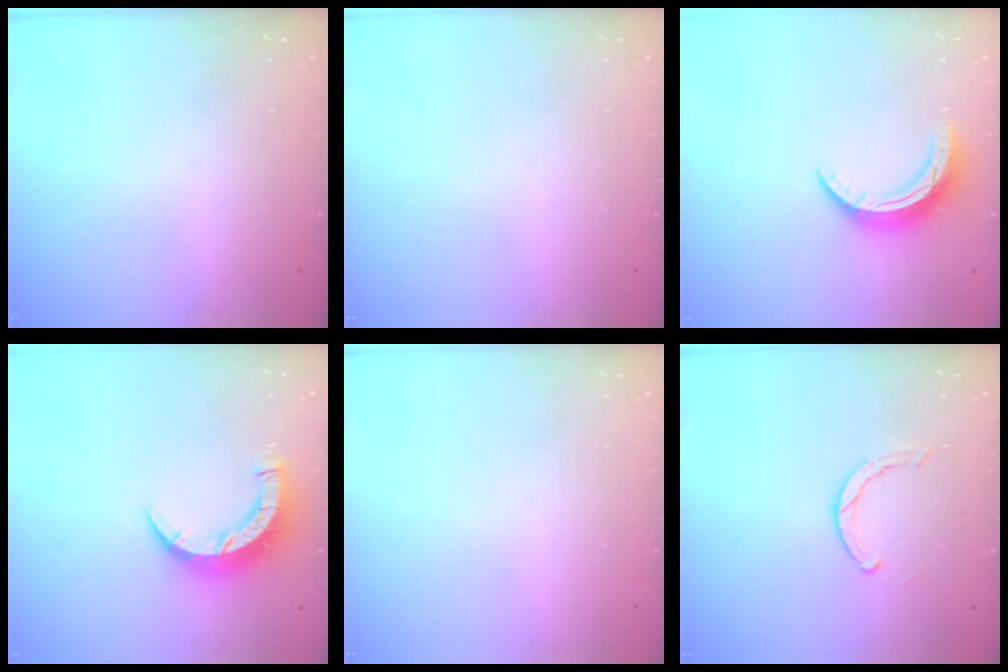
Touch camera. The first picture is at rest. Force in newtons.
{"total": 0.0}
{"total": 9.9, "press": 9.9, "slide": 0.2}
{"total": 8.3, "press": 8.3, "slide": 0.4}
{"total": 0.0}
{"total": 2.8, "press": 2.7, "slide": 0.3}